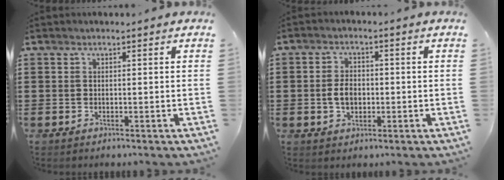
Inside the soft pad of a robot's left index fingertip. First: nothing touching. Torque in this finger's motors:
{"motor_torque": [1.02, 0.23, 0.44, 0.06]}